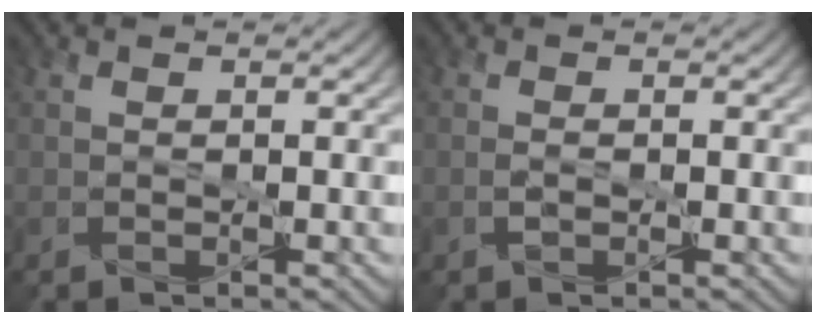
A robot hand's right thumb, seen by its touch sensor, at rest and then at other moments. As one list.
[{"total": 1.4, "force": [-0.6, 0.6, 1.1], "torque": [-0.025, 0.000, -0.013]}]